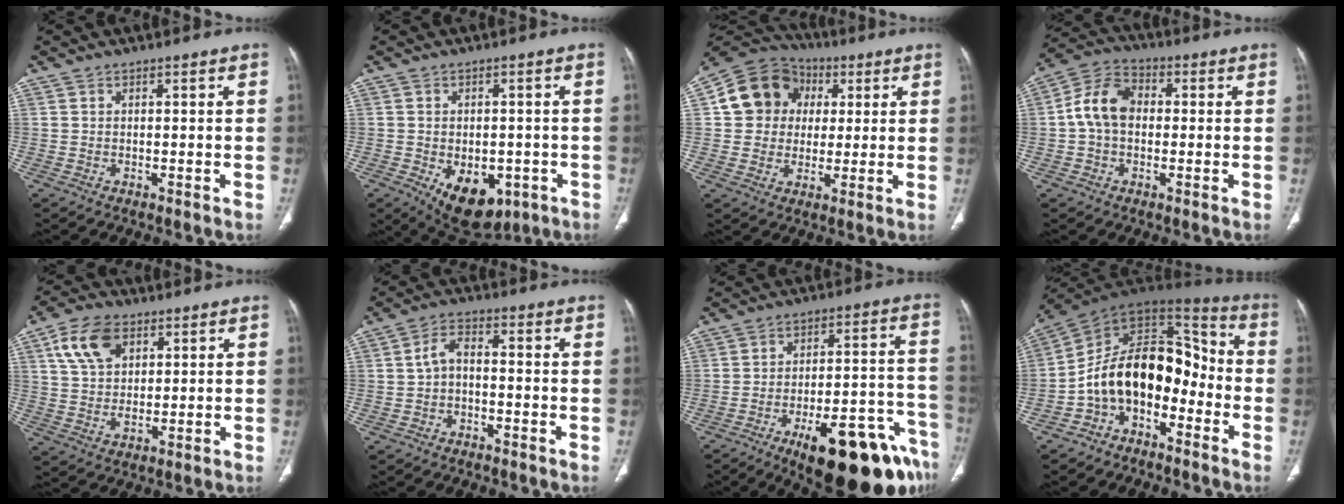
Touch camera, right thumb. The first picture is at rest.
{"total": 12.0, "force": [-4.8, 7.4, 8.1], "torque": [-0.095, 0.005, -0.050]}
{"total": 13.4, "force": [2.7, 11.9, 5.4], "torque": [-0.074, 0.013, 0.039]}
{"total": 9.3, "force": [0.1, 6.8, 6.4], "torque": [-0.110, 0.028, -0.010]}
{"total": 10.1, "force": [4.5, 6.4, 6.5], "torque": [-0.108, -0.008, 0.086]}
{"total": 4.2, "force": [-0.8, 2.6, 3.2], "torque": [-0.054, 0.021, -0.022]}
{"total": 23.1, "force": [-14.1, 7.0, 16.9], "torque": [-0.152, 0.083, -0.199]}
{"total": 16.7, "force": [-5.3, 10.7, 11.6], "torque": [-0.159, 0.103, -0.101]}